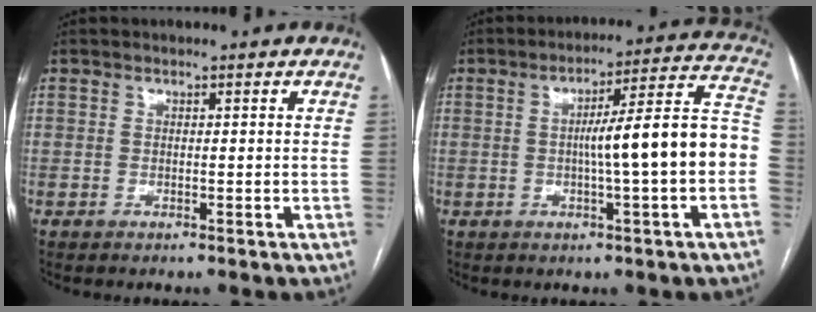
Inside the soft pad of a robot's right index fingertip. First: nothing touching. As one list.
[{"total": 13.3, "force": [-1.7, 0.1, 13.2], "torque": [-0.185, 0.031, -0.027]}]